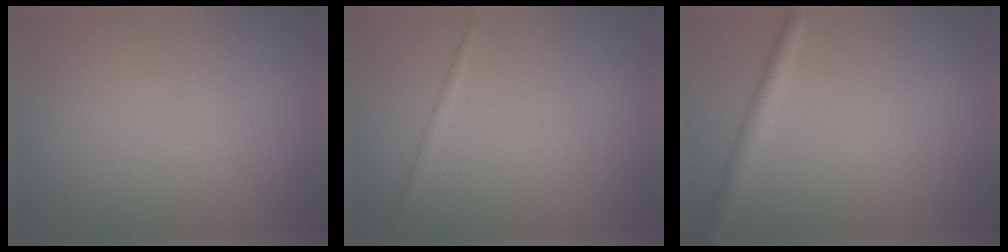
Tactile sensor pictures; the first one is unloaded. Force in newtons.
{"total": 0.7, "press": 0.7, "slide": 0.1}
{"total": 2.0, "press": 2.0, "slide": 0.1}